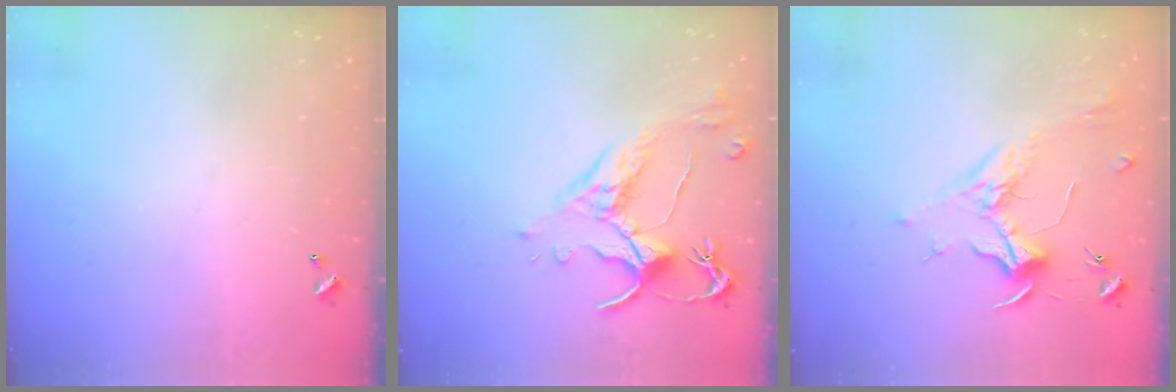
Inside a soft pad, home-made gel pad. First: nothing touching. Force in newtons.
{"total": 2.5, "press": 2.1, "slide": 1.4}
{"total": 2.0, "press": 1.9, "slide": 0.7}